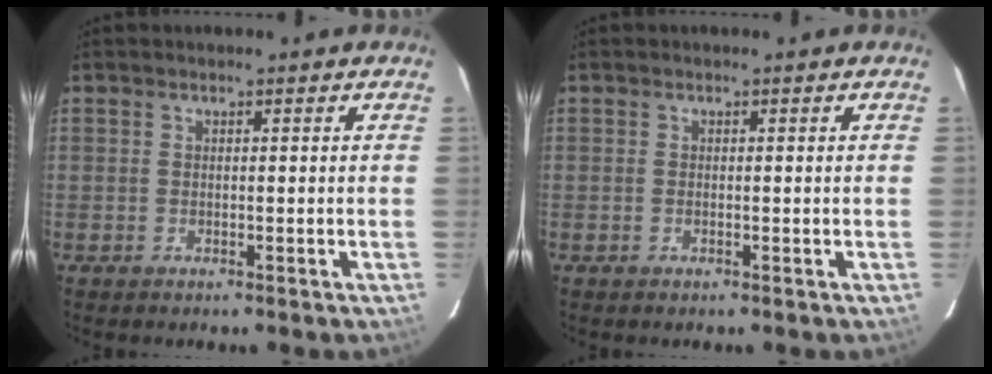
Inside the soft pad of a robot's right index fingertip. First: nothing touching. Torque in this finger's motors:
{"motor_torque": [0.07, 0.01, 0.04, 0.01]}